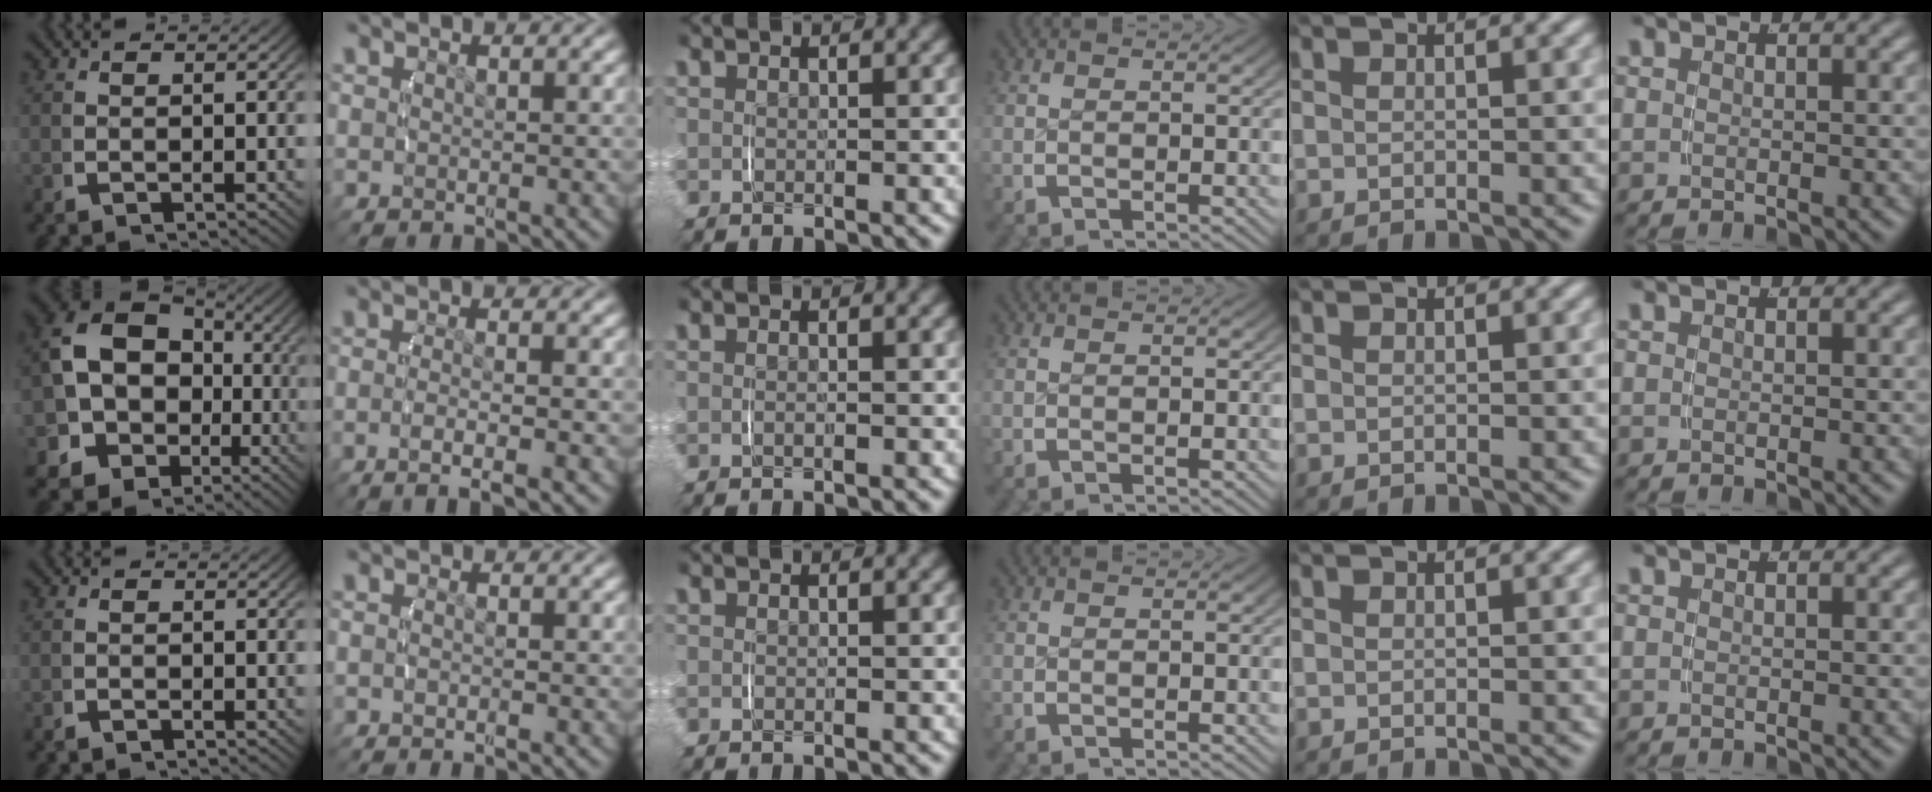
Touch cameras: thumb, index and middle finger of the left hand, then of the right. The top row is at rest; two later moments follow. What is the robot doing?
{"motion": "lift_and_place", "object": "napkin"}